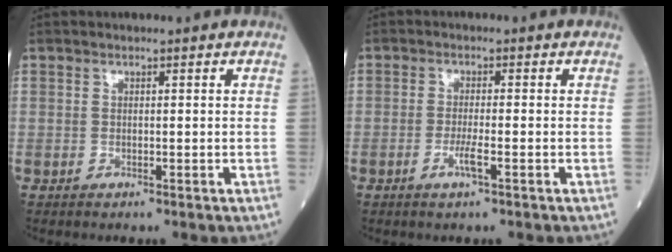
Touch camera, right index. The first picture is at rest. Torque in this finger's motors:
{"motor_torque": [0.05, -0.11, 0.01, 0.01]}